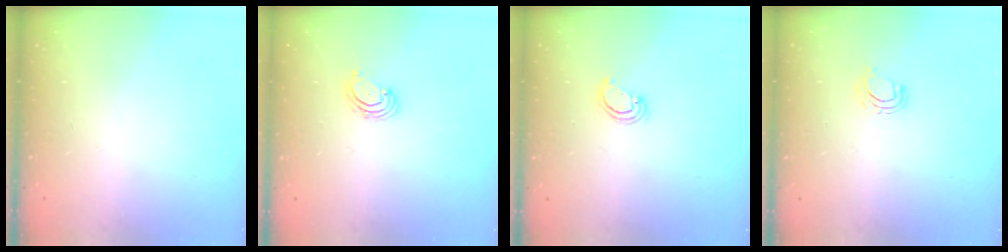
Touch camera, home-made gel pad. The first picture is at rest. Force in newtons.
{"total": 2.0, "press": 1.9, "slide": 0.6}
{"total": 3.0, "press": 2.9, "slide": 0.3}
{"total": 5.0, "press": 4.9, "slide": 1.0}